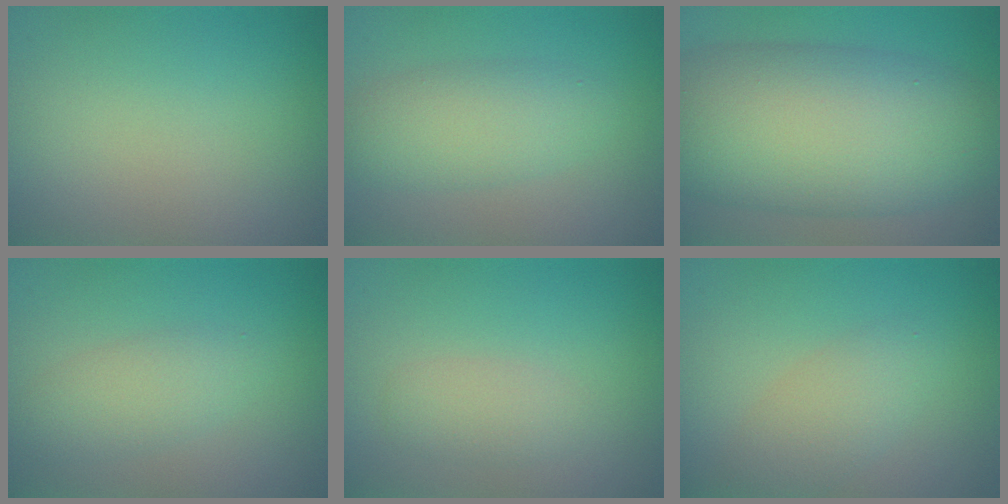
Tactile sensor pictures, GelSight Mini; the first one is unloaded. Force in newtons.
{"total": 3.9, "press": 3.9, "slide": 0.1}
{"total": 13.3, "press": 13.3, "slide": 0.0}
{"total": 2.7, "press": 2.7, "slide": 0.1}
{"total": 1.8, "press": 1.8, "slide": 0.1}
{"total": 2.9, "press": 2.9, "slide": 0.1}